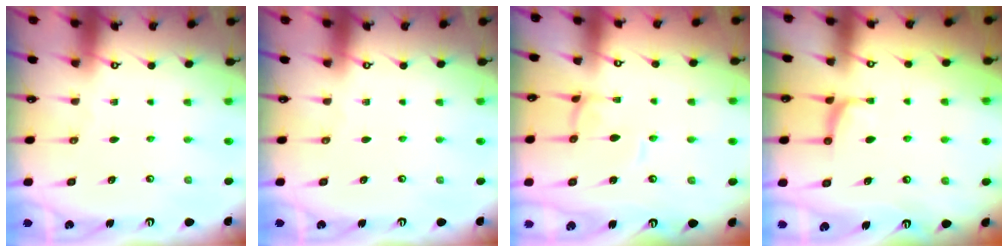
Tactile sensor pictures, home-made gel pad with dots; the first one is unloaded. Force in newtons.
{"total": 0.0}
{"total": 2.2, "press": 2.2, "slide": 0.1}
{"total": 1.0, "press": 0.9, "slide": 0.4}